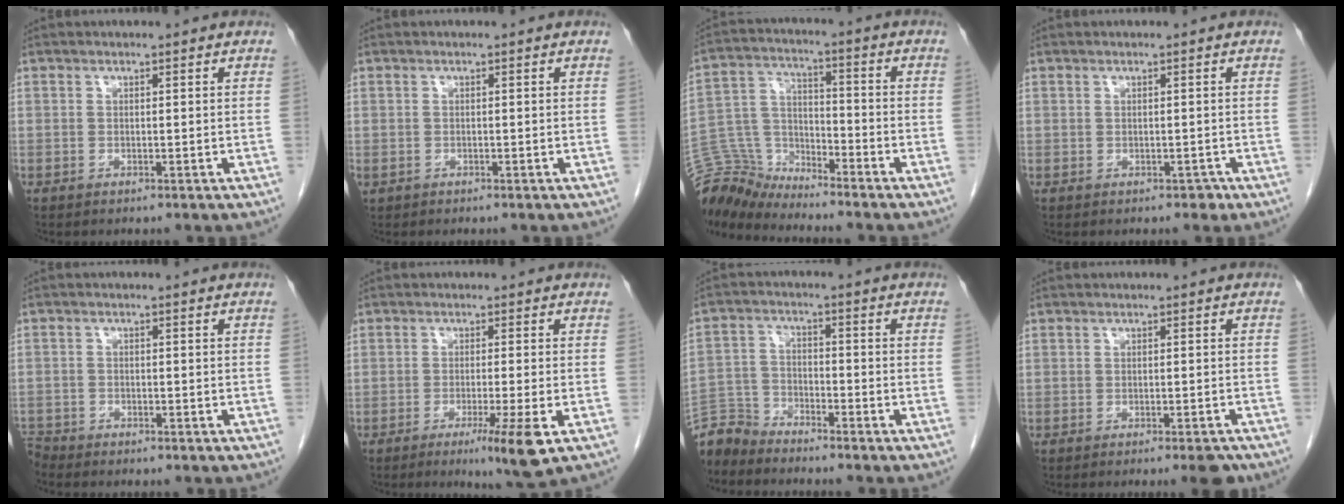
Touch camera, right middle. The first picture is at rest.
{"total": 1.0, "force": [-0.7, 0.7, 0.3], "torque": [-0.011, 0.000, -0.010]}
{"total": 9.6, "force": [-9.5, 1.0, -0.4], "torque": [-0.003, 0.027, -0.189]}
{"total": 0.8, "force": [-0.5, 0.5, 0.3], "torque": [-0.002, 0.001, -0.005]}
{"total": 6.0, "force": [-5.9, -0.2, -0.6], "torque": [0.010, 0.001, -0.112]}
{"total": 6.6, "force": [-3.2, -0.9, 5.7], "torque": [-0.089, -0.023, -0.051]}
{"total": 6.3, "force": [-6.2, 0.9, -0.3], "torque": [0.004, 0.000, -0.125]}
{"total": 2.8, "force": [-2.3, 0.1, 1.7], "torque": [-0.013, -0.003, -0.030]}